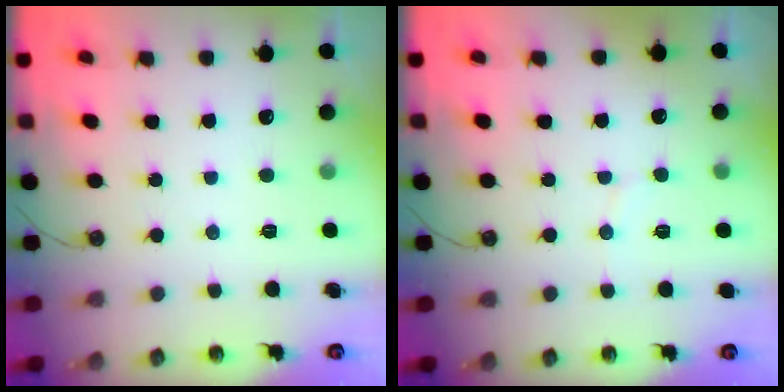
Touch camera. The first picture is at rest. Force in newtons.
{"total": 3.4, "press": 3.4, "slide": 0.2}